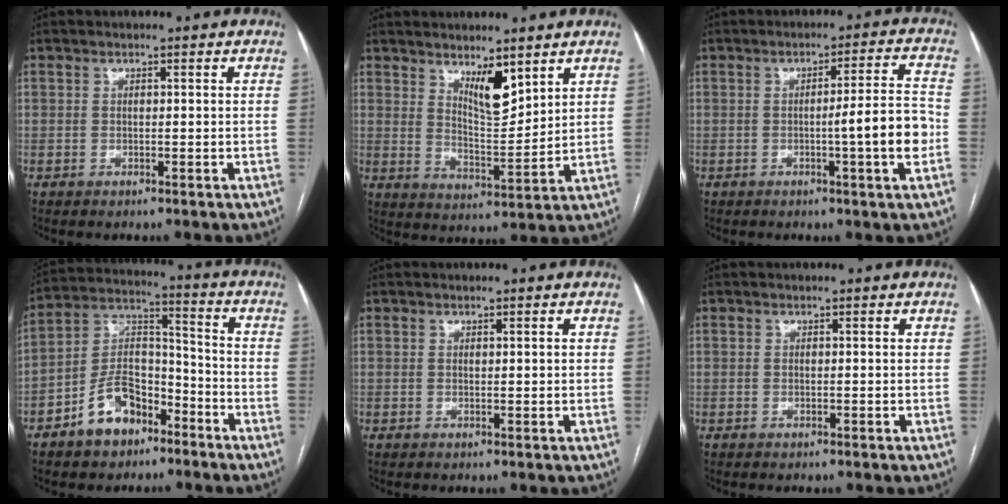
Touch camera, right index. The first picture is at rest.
{"total": 6.5, "force": [4.4, 1.6, 4.5], "torque": [-0.082, -0.015, 0.081]}
{"total": 7.9, "force": [-1.8, -0.5, 7.6], "torque": [-0.102, 0.007, -0.025]}
{"total": 10.7, "force": [-6.4, 6.0, 6.0], "torque": [-0.121, 0.027, -0.115]}
{"total": 0.6, "force": [0.2, 0.1, 0.5], "torque": [-0.009, 0.001, 0.003]}
{"total": 0.0}